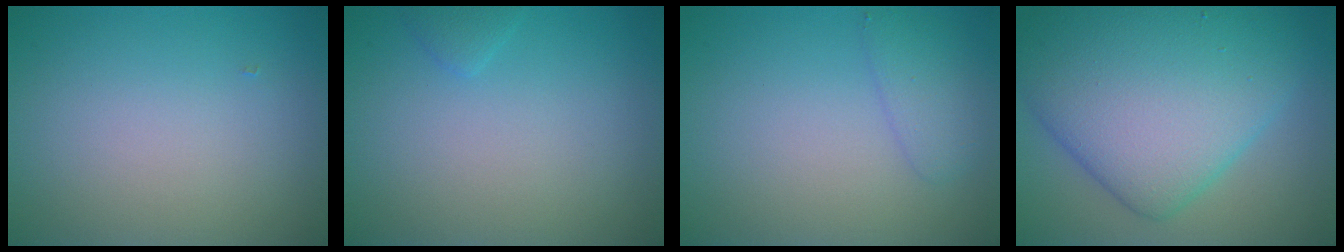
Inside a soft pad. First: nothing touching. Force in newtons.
{"total": 0.8, "press": 0.8, "slide": 0.1}
{"total": 1.9, "press": 1.9, "slide": 0.1}
{"total": 11.2, "press": 11.2, "slide": 0.2}